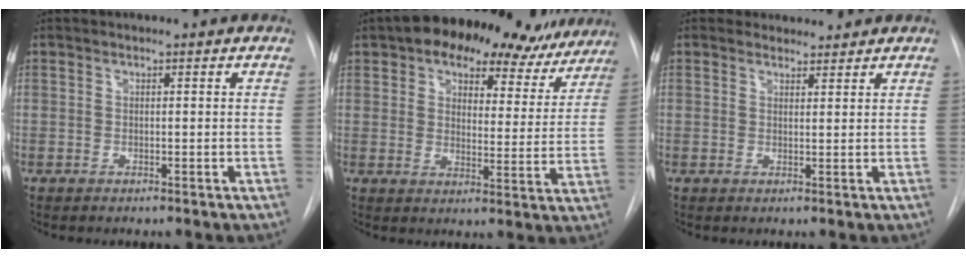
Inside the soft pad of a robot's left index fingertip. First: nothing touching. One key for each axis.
{"total": 22.1, "fx": 17.2, "fy": 10.1, "fz": 9.5, "tx": -0.147, "ty": 0.026, "tz": 0.217}
{"total": 2.5, "fx": 2.2, "fy": 1.0, "fz": -0.4, "tx": 0.011, "ty": 0.008, "tz": 0.029}